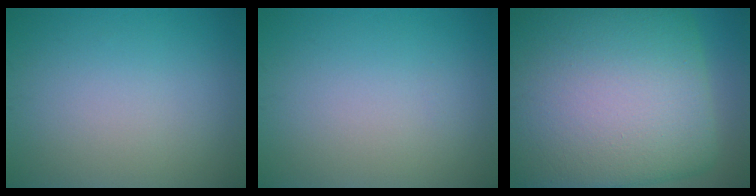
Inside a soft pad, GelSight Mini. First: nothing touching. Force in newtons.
{"total": 0.0}
{"total": 21.4, "press": 21.4, "slide": 0.5}